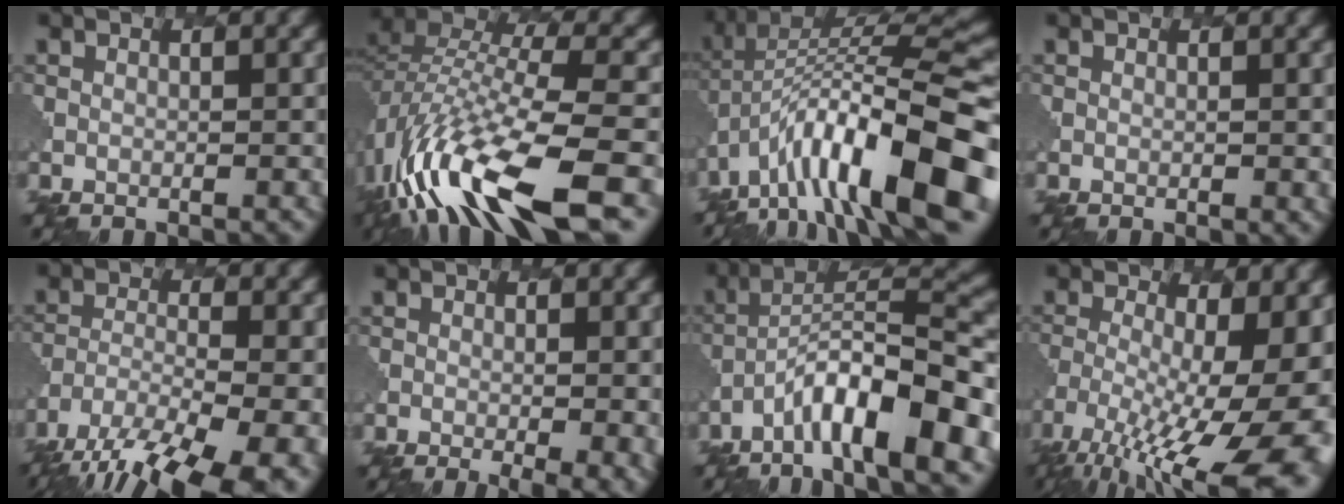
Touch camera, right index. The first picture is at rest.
{"total": 14.4, "force": [-8.3, 4.7, 10.7], "torque": [-0.236, 0.003, -0.143]}
{"total": 14.7, "force": [-5.5, 5.3, 12.5], "torque": [-0.205, 0.039, -0.104]}
{"total": 0.9, "force": [0.2, 0.2, 0.9], "torque": [-0.007, 0.002, 0.006]}
{"total": 15.3, "force": [-11.4, 6.0, 8.3], "torque": [-0.138, -0.042, -0.141]}
{"total": 5.9, "force": [-1.2, 2.5, 5.2], "torque": [-0.027, 0.003, -0.005]}
{"total": 10.7, "force": [-5.5, 2.9, 8.7], "torque": [-0.144, 0.021, -0.099]}
{"total": 16.9, "force": [-6.7, 6.5, 14.1], "torque": [-0.224, -0.022, -0.083]}